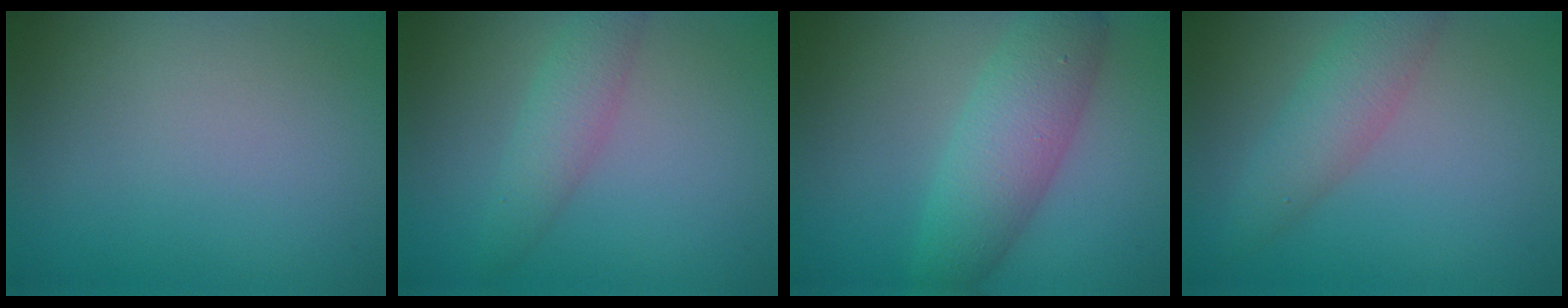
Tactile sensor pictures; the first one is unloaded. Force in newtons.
{"total": 2.9, "press": 2.9, "slide": 0.0}
{"total": 5.4, "press": 5.4, "slide": 0.1}
{"total": 3.5, "press": 3.5, "slide": 0.1}